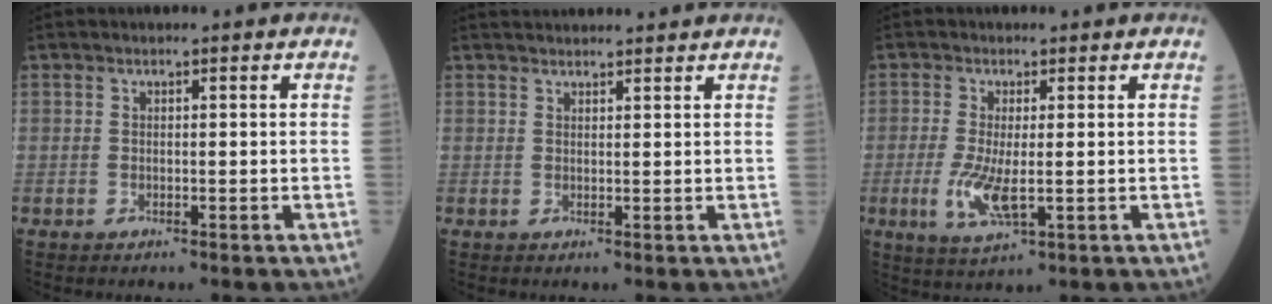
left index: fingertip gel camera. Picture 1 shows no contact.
{"total": 5.8, "force": [5.6, 0.5, 1.4], "torque": [-0.018, 0.035, 0.074]}
{"total": 5.4, "force": [-0.9, 1.5, 5.1], "torque": [-0.115, -0.017, -0.015]}